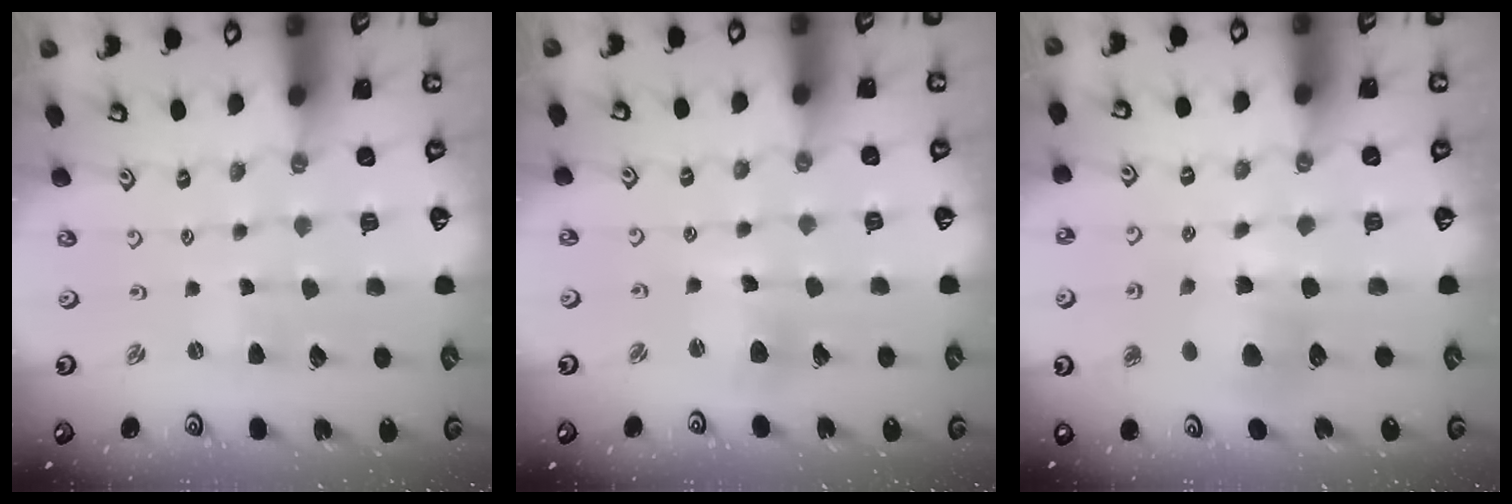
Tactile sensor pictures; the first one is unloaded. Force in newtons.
{"total": 8.4, "press": 8.3, "slide": 1.2}
{"total": 9.2, "press": 9.1, "slide": 1.0}